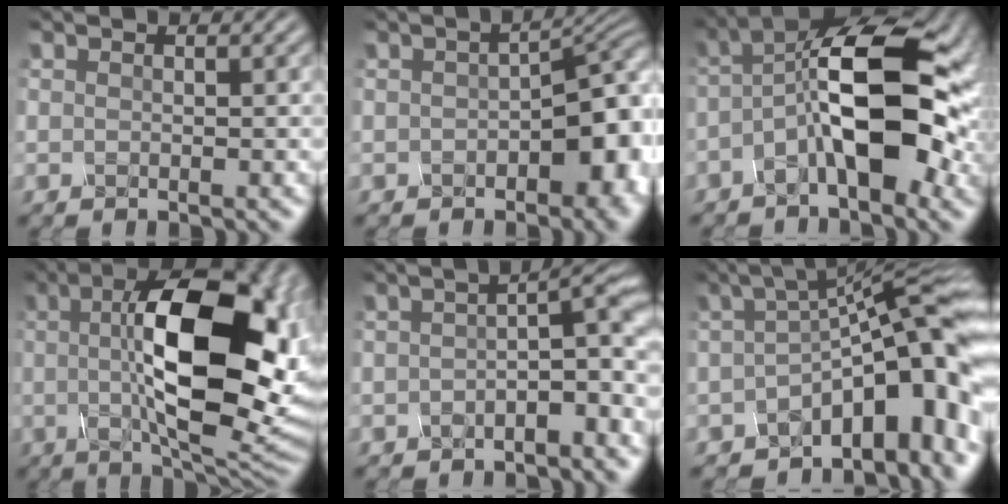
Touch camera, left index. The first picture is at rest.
{"total": 6.9, "force": [-1.1, 3.8, 5.7], "torque": [-0.052, 0.000, -0.017]}
{"total": 11.7, "force": [-1.7, 4.7, 10.6], "torque": [-0.176, 0.024, -0.041]}
{"total": 15.3, "force": [1.3, 6.2, 13.9], "torque": [-0.208, 0.013, 0.016]}
{"total": 3.9, "force": [-1.3, 0.8, 3.6], "torque": [-0.055, 0.016, -0.028]}
{"total": 11.9, "force": [-3.6, 4.1, 10.6], "torque": [-0.124, 0.017, -0.064]}